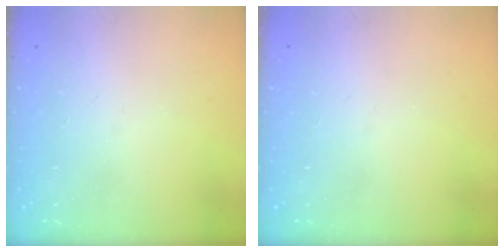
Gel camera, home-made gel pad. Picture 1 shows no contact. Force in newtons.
{"total": 0.0}